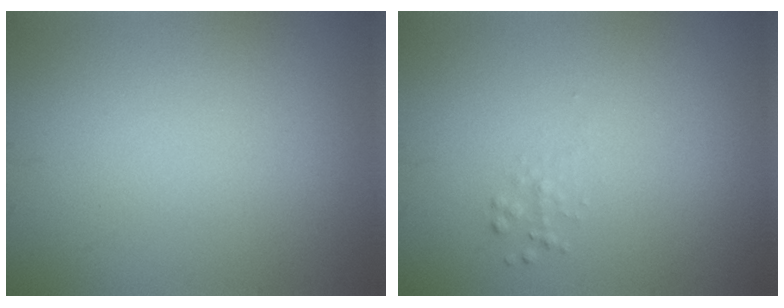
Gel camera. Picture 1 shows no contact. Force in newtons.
{"total": 0.6, "press": 0.6, "slide": 0.0}